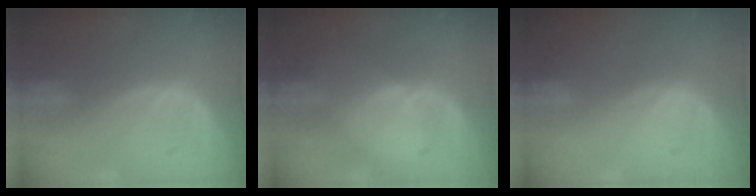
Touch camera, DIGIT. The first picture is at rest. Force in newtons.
{"total": 1.1, "press": 1.1, "slide": 0.2}
{"total": 0.0}